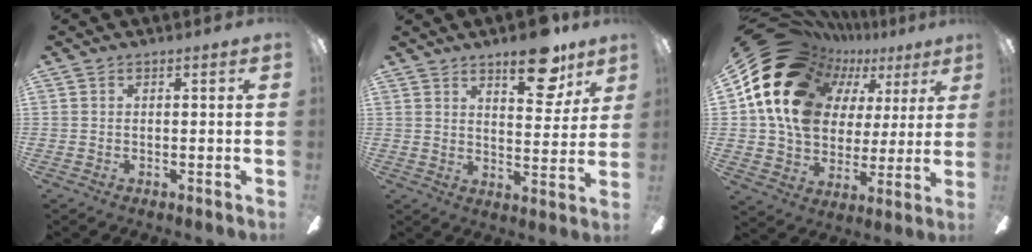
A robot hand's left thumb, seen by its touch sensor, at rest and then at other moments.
{"total": 12.7, "force": [8.8, 5.0, 7.7], "torque": [-0.081, -0.050, 0.145]}
{"total": 21.5, "force": [9.6, 15.9, 10.9], "torque": [-0.210, -0.052, 0.194]}